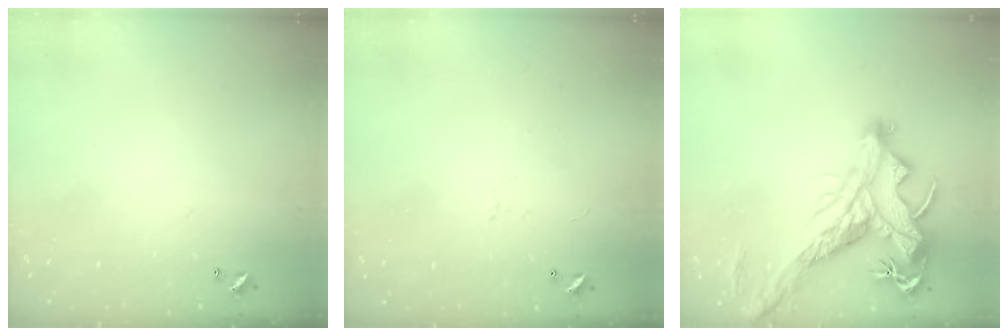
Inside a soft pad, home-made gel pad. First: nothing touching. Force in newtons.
{"total": 0.5, "press": 0.1, "slide": 0.5}
{"total": 7.3, "press": 7.0, "slide": 1.9}